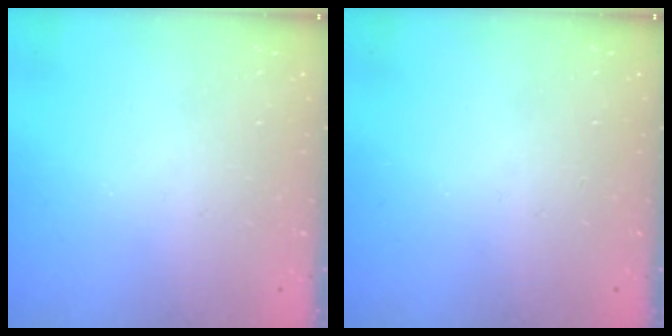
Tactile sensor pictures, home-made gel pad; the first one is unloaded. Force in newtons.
{"total": 0.0}